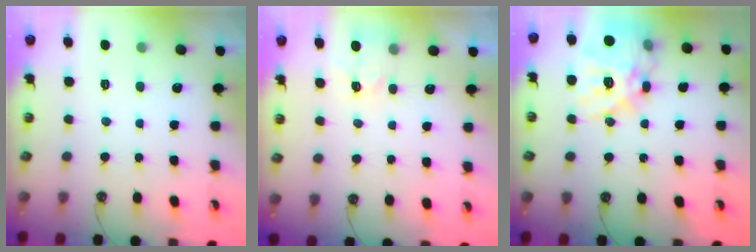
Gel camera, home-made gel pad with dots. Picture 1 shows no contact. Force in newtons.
{"total": 3.9, "press": 3.8, "slide": 0.4}
{"total": 22.3, "press": 22.2, "slide": 2.3}